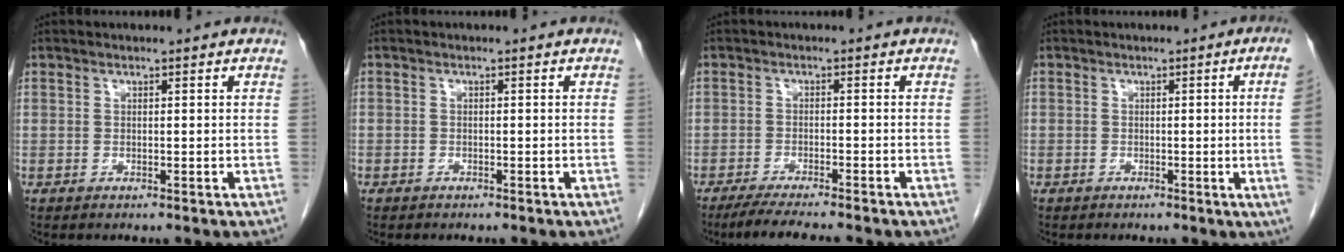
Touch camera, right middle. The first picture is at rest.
{"total": 0.8, "force": [-0.6, 0.5, 0.0], "torque": [-0.005, 0.003, -0.011]}
{"total": 7.1, "force": [-6.0, 0.1, 3.8], "torque": [-0.056, -0.017, -0.095]}
{"total": 5.5, "force": [-0.5, -1.9, 5.1], "torque": [-0.045, -0.008, -0.006]}